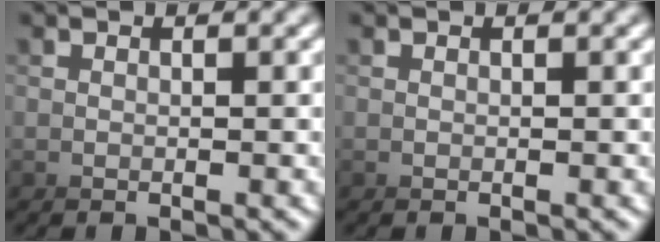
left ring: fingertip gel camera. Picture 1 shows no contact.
{"total": 0.0}